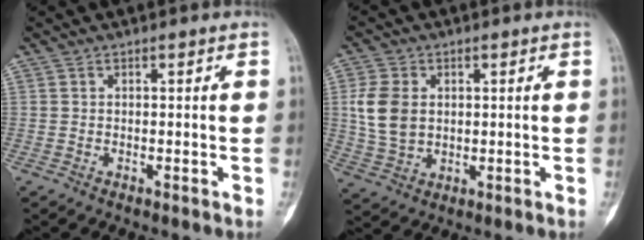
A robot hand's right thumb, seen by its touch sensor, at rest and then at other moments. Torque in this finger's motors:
{"motor_torque": [0.18, 0.17, 0.87, -0.02, 0.00]}